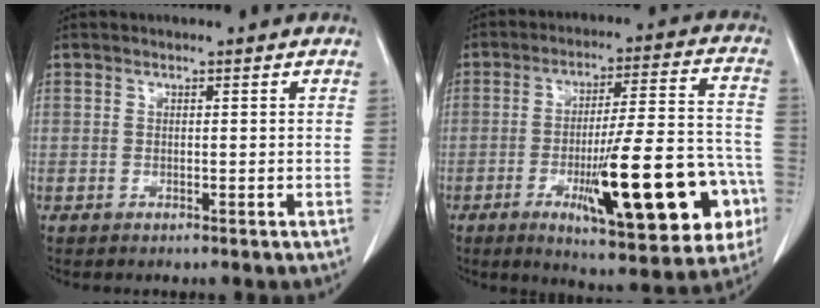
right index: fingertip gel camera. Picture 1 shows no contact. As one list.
[{"total": 21.9, "force": [-7.4, 4.0, 20.2], "torque": [-0.255, 0.007, -0.095]}]